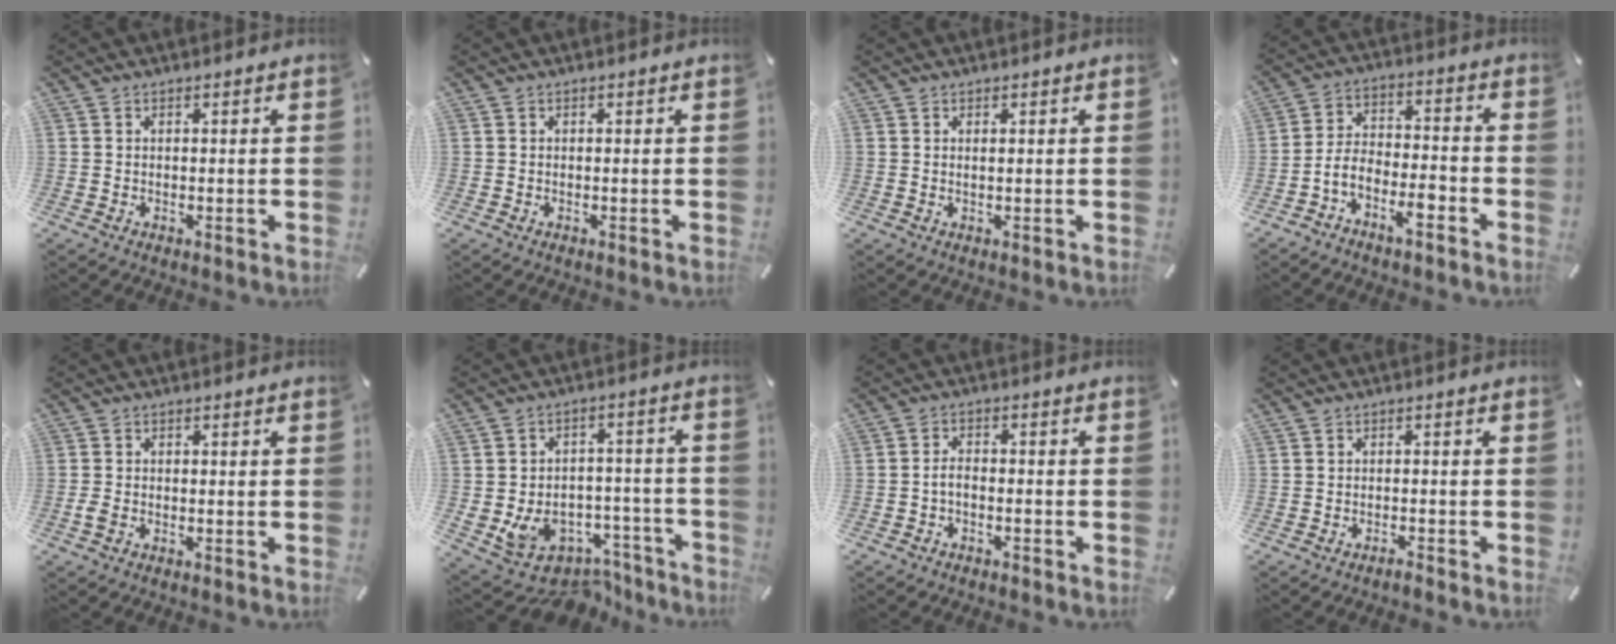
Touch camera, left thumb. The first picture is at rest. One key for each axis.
{"total": 0.0}
{"total": 0.8, "fx": 0.4, "fy": 0.0, "fz": 0.7, "tx": -0.013, "ty": -0.001, "tz": 0.006}
{"total": 7.1, "fx": -5.0, "fy": 3.3, "fz": 3.9, "tx": -0.088, "ty": 0.004, "tz": -0.098}
{"total": 1.5, "fx": -0.8, "fy": 0.7, "fz": 1.0, "tx": -0.026, "ty": -0.001, "tz": -0.016}
{"total": 10.2, "fx": -4.2, "fy": 8.5, "fz": 3.8, "tx": -0.054, "ty": 0.018, "tz": -0.059}
{"total": 2.9, "fx": -1.8, "fy": 1.3, "fz": 1.8, "tx": -0.040, "ty": 0.008, "tz": -0.036}
{"total": 1.5, "fx": -1.4, "fy": 0.2, "fz": 0.5, "tx": -0.013, "ty": 0.001, "tz": -0.027}